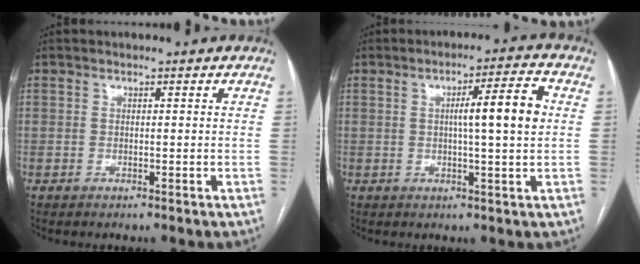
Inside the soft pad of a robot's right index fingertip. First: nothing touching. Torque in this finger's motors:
{"motor_torque": [0.66, 0.47, 0.18, 0.08]}